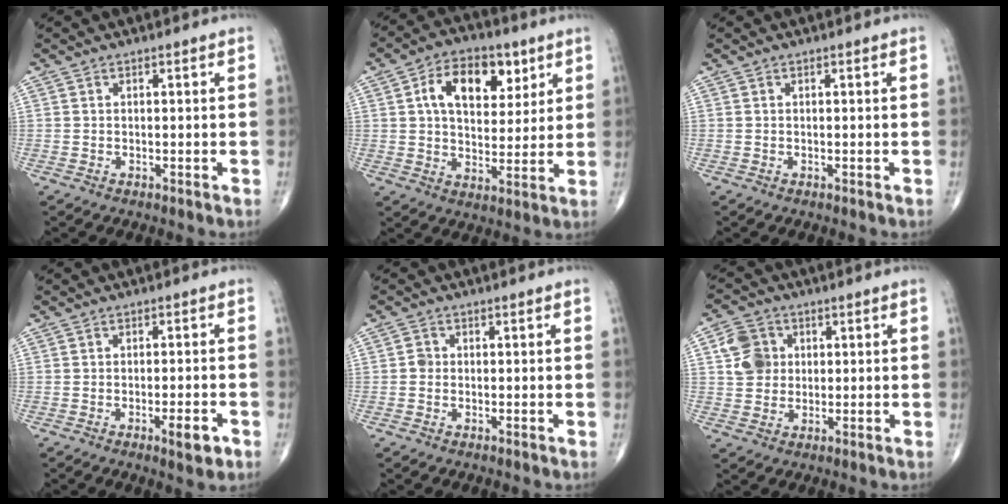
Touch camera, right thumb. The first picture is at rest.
{"total": 13.7, "force": [5.1, 8.4, 9.6], "torque": [-0.119, -0.007, 0.083]}
{"total": 0.0}
{"total": 4.4, "force": [-2.0, 1.2, 3.7], "torque": [-0.050, 0.004, -0.025]}
{"total": 1.4, "force": [-0.2, 1.3, 0.6], "torque": [-0.004, 0.004, -0.006]}
{"total": 6.7, "force": [1.4, 5.9, 3.0], "torque": [-0.035, 0.000, 0.021]}